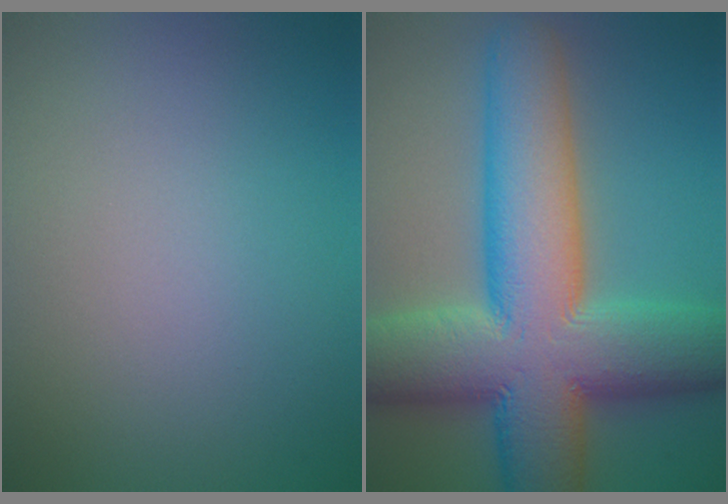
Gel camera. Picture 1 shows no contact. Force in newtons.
{"total": 15.4, "press": 15.4, "slide": 0.6}